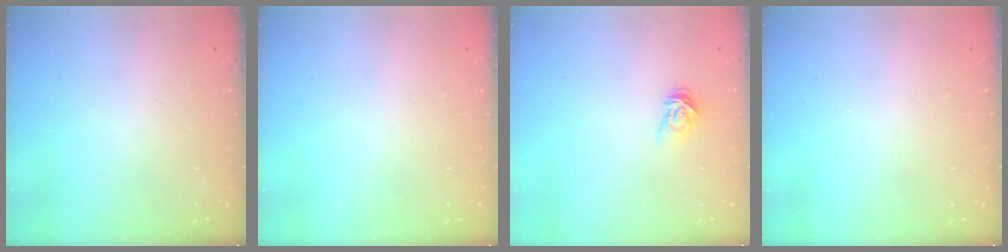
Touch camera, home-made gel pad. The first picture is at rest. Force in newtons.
{"total": 0.0}
{"total": 4.5, "press": 4.4, "slide": 0.6}
{"total": 0.0}